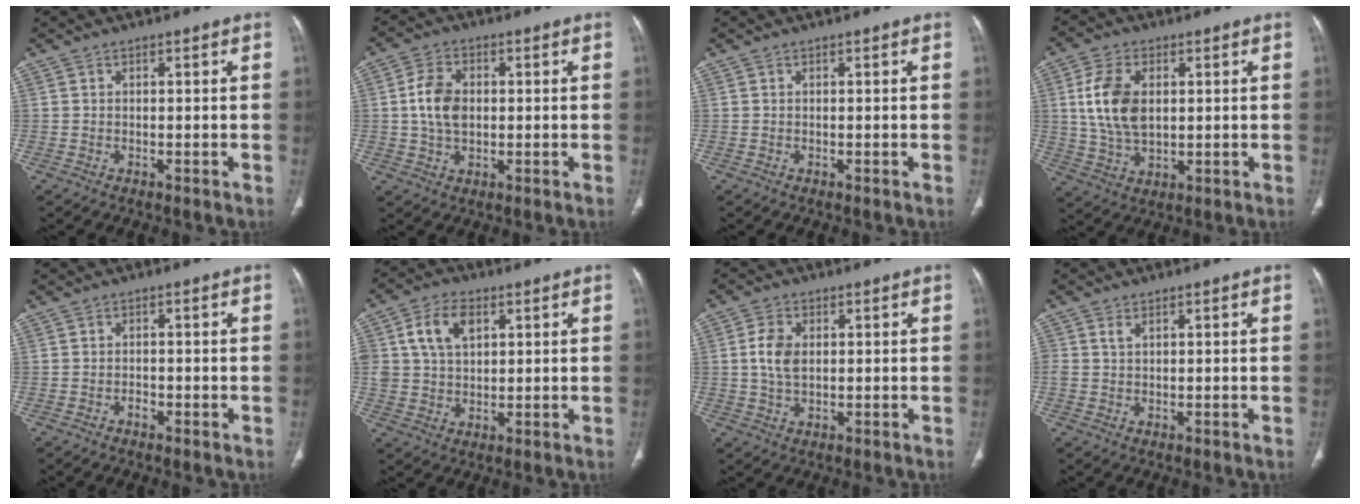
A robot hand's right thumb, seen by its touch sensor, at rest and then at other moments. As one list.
[{"total": 7.3, "force": [0.5, 5.0, 5.2], "torque": [-0.091, 0.005, 0.008]}, {"total": 0.0}, {"total": 10.7, "force": [1.9, 6.5, 8.3], "torque": [-0.161, -0.005, 0.043]}, {"total": 1.1, "force": [-0.6, 0.7, 0.6], "torque": [-0.007, 0.004, -0.012]}, {"total": 9.1, "force": [3.2, 6.1, 5.9], "torque": [-0.095, -0.002, 0.060]}, {"total": 3.1, "force": [0.5, 2.0, 2.3], "torque": [-0.044, 0.000, 0.010]}, {"total": 1.5, "force": [0.7, 0.9, 0.9], "torque": [-0.020, 0.000, 0.018]}]